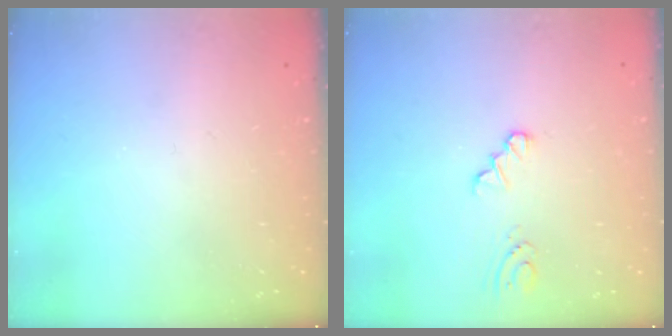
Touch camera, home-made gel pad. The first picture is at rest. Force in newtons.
{"total": 0.7, "press": 0.7, "slide": 0.1}